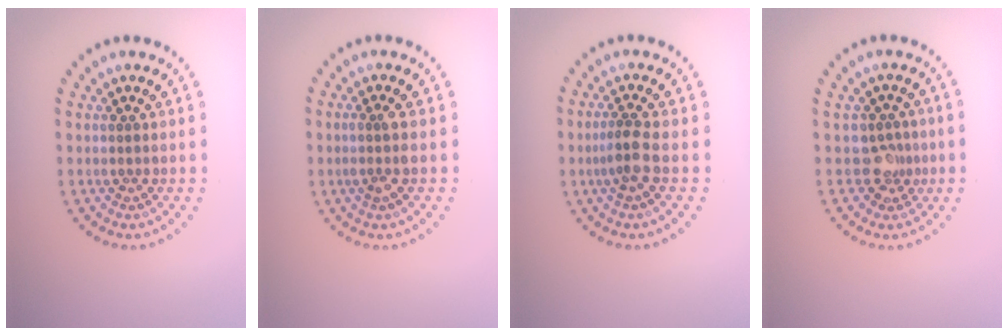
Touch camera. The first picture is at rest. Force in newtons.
{"total": 1.7, "press": 1.4, "slide": 1.0}
{"total": 2.2, "press": 1.6, "slide": 1.4}
{"total": 2.1, "press": 1.6, "slide": 1.3}